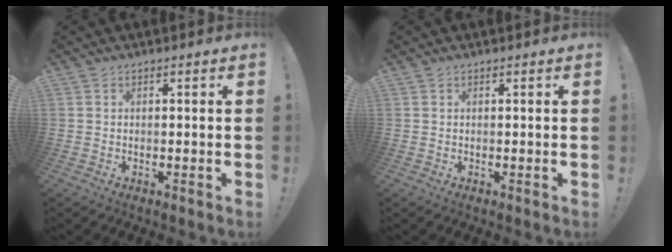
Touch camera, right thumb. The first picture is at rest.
{"total": 0.0}